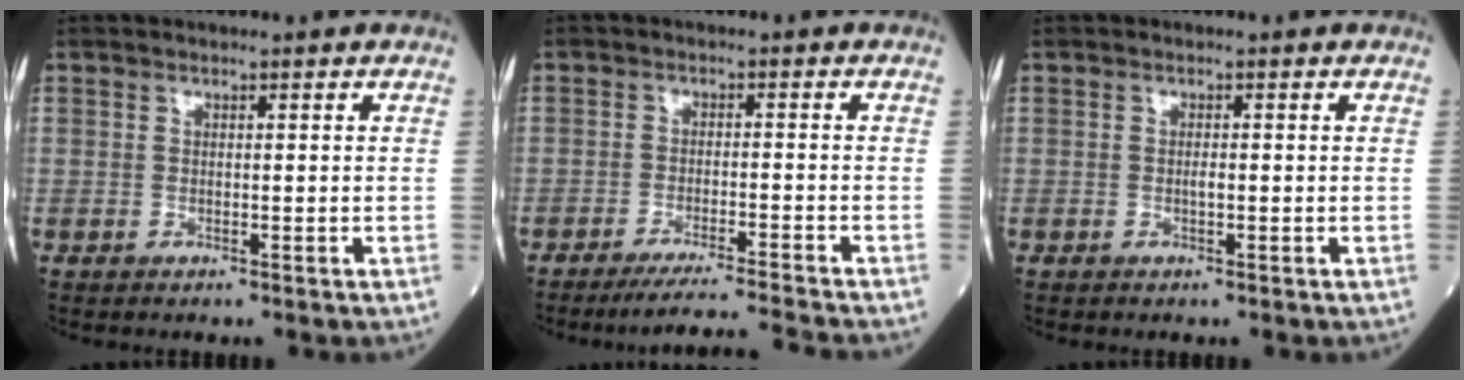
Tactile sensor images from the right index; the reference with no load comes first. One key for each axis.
{"total": 8.3, "fx": -7.7, "fy": -1.8, "fz": 2.7, "tx": -0.031, "ty": -0.014, "tz": -0.127}
{"total": 0.8, "fx": -0.2, "fy": 0.1, "fz": 0.8, "tx": -0.017, "ty": 0.000, "tz": -0.003}